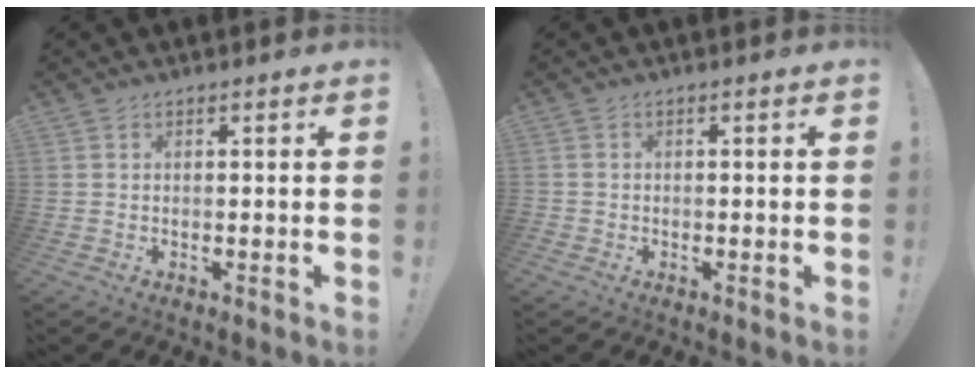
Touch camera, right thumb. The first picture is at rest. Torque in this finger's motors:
{"motor_torque": [-0.26, -0.15, 0.83, -0.08, 0.17]}